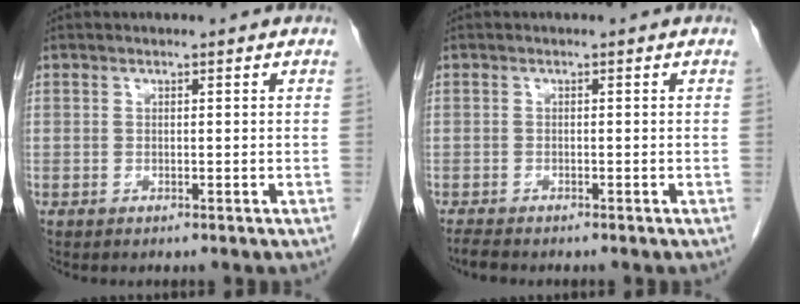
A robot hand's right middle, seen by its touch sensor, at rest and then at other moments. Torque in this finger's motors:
{"motor_torque": [0.14, -0.08, -0.03, 0.01]}